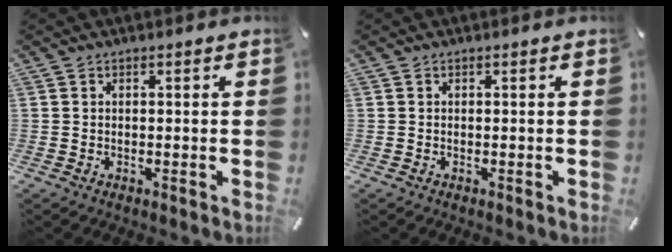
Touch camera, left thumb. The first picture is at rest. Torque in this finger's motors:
{"motor_torque": [0.15, 0.15, 0.00, 0.00, 0.00]}